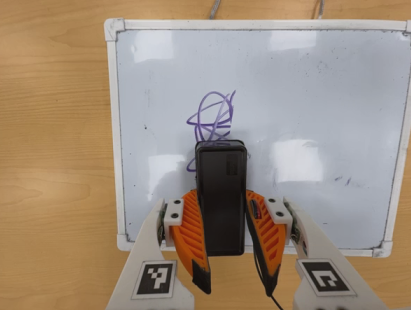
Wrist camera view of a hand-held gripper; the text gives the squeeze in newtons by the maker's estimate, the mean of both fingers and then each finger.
{"total": 7.9, "left": 6.3, "right": 9.4}